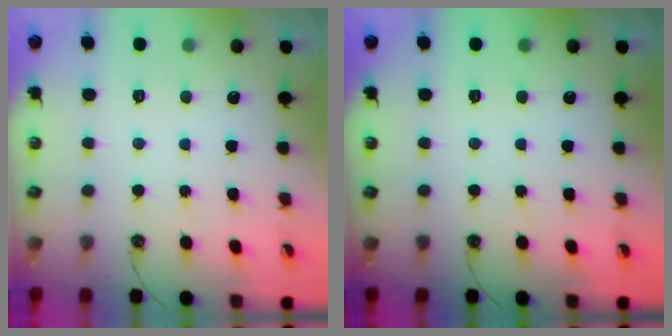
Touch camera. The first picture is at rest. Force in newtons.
{"total": 0.0}